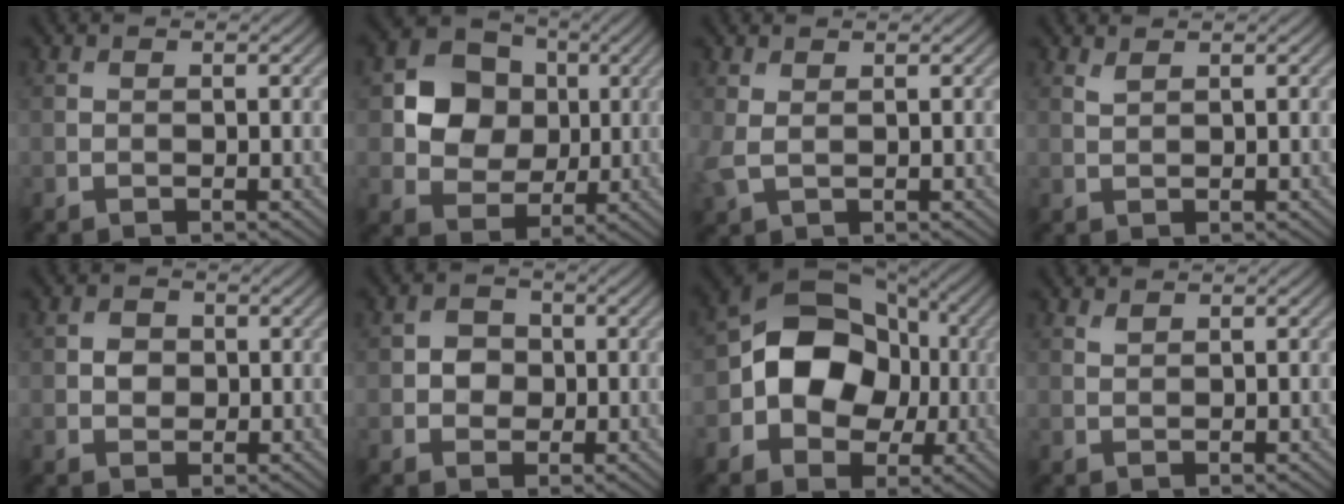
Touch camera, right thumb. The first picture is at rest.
{"total": 9.0, "force": [1.5, 7.7, 4.5], "torque": [-0.098, 0.008, 0.019]}
{"total": 2.4, "force": [0.9, 1.2, 1.8], "torque": [-0.057, -0.002, 0.019]}
{"total": 1.0, "force": [0.8, 0.1, 0.5], "torque": [-0.015, 0.001, 0.018]}
{"total": 1.9, "force": [0.0, 1.7, 0.8], "torque": [-0.016, -0.002, -0.004]}
{"total": 2.7, "force": [-0.2, 2.4, 1.2], "torque": [-0.023, 0.001, -0.011]}
{"total": 11.2, "force": [-0.8, 8.8, 7.0], "torque": [-0.113, 0.008, -0.038]}
{"total": 0.8, "force": [0.7, 0.1, 0.3], "torque": [-0.008, 0.000, 0.017]}